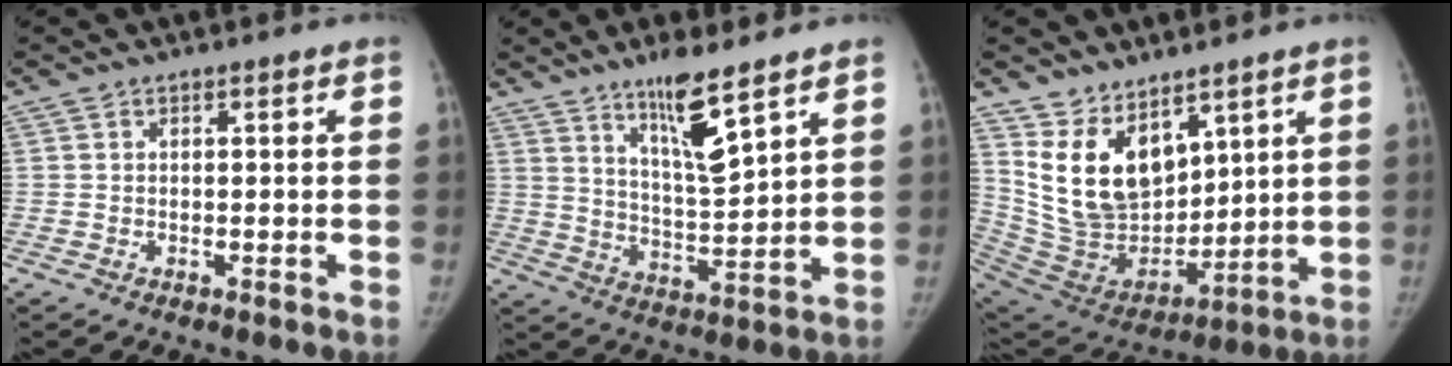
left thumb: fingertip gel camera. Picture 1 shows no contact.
{"total": 10.4, "force": [6.9, 1.7, 7.6], "torque": [-0.128, -0.054, 0.129]}
{"total": 15.8, "force": [8.8, 9.6, 9.0], "torque": [-0.120, -0.061, 0.200]}